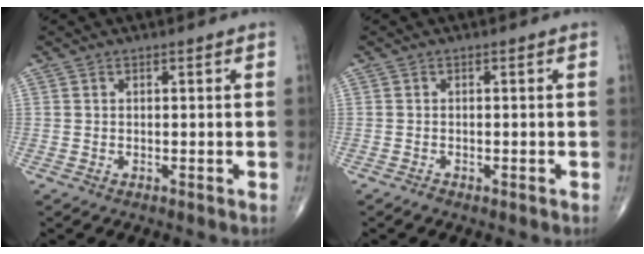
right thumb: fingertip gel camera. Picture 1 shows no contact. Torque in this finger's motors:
{"motor_torque": [0.23, 0.02, -0.18, -0.15, -0.03]}